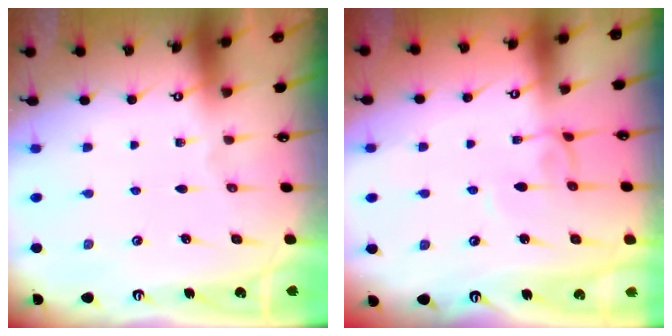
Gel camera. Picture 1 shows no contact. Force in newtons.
{"total": 3.4, "press": 3.4, "slide": 0.1}